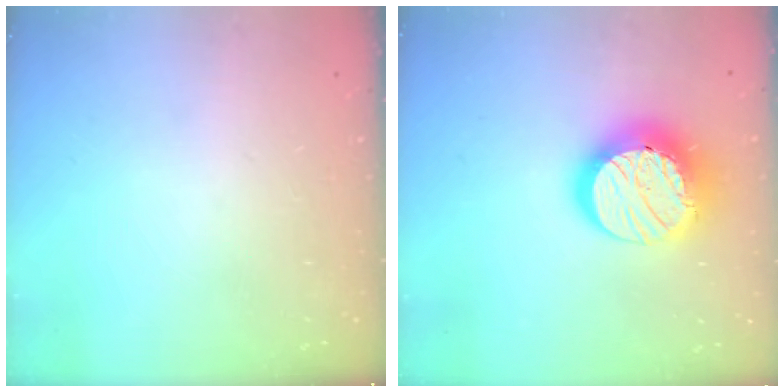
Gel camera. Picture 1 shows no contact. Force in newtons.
{"total": 18.5, "press": 18.4, "slide": 1.3}